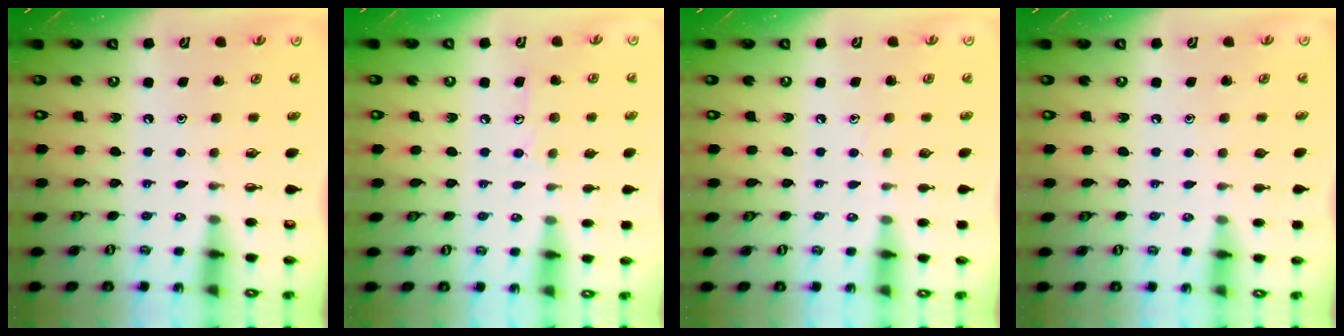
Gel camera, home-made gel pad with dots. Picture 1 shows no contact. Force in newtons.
{"total": 8.1, "press": 8.0, "slide": 0.5}
{"total": 3.2, "press": 3.2, "slide": 0.3}
{"total": 0.0}